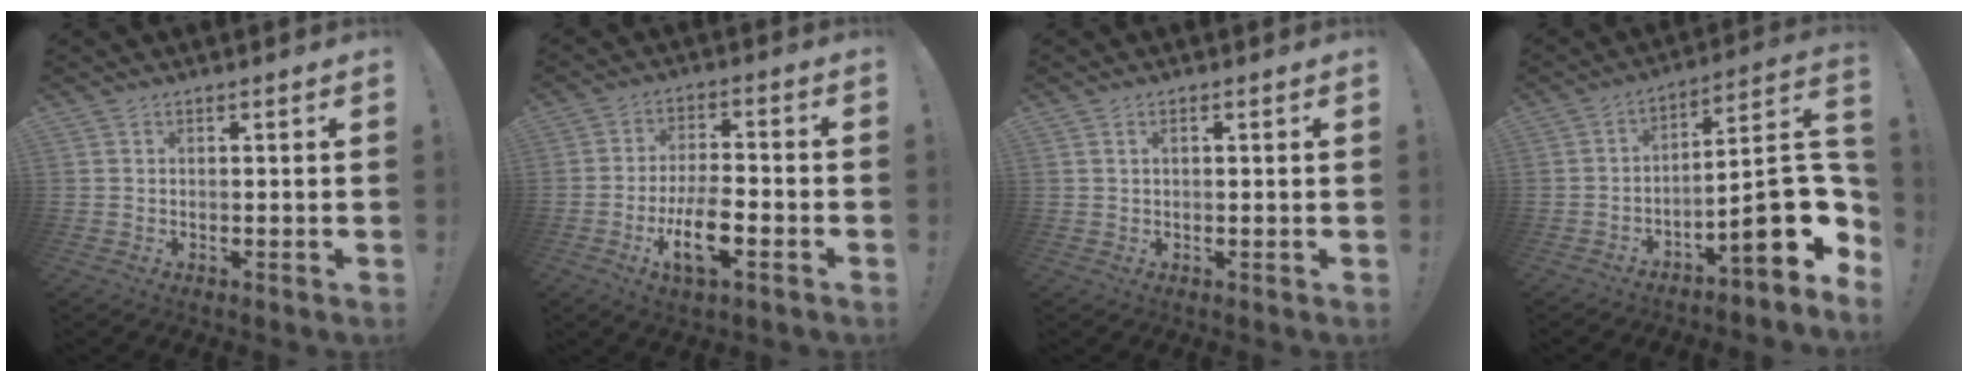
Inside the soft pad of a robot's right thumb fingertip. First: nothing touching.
{"total": 11.2, "force": [-4.4, 3.9, 9.5], "torque": [-0.173, 0.008, -0.080]}
{"total": 1.3, "force": [0.3, 0.4, 1.2], "torque": [-0.018, 0.000, 0.003]}
{"total": 18.0, "force": [-5.8, 5.1, 16.3], "torque": [-0.214, 0.018, -0.087]}